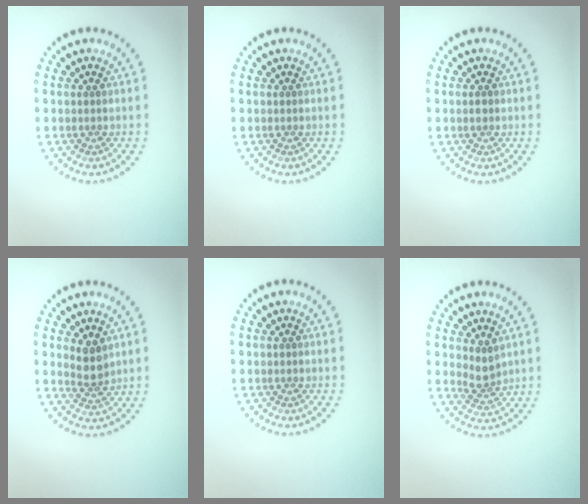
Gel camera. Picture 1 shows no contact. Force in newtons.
{"total": 0.0}
{"total": 0.9, "press": 0.9, "slide": 0.0}
{"total": 2.3, "press": 1.8, "slide": 1.3}
{"total": 0.0}
{"total": 1.9, "press": 1.5, "slide": 1.2}